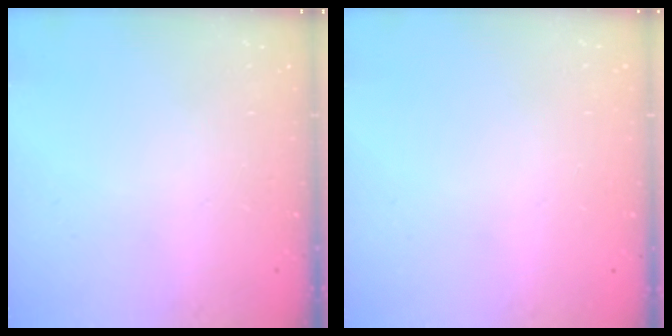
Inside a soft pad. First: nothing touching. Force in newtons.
{"total": 0.0}